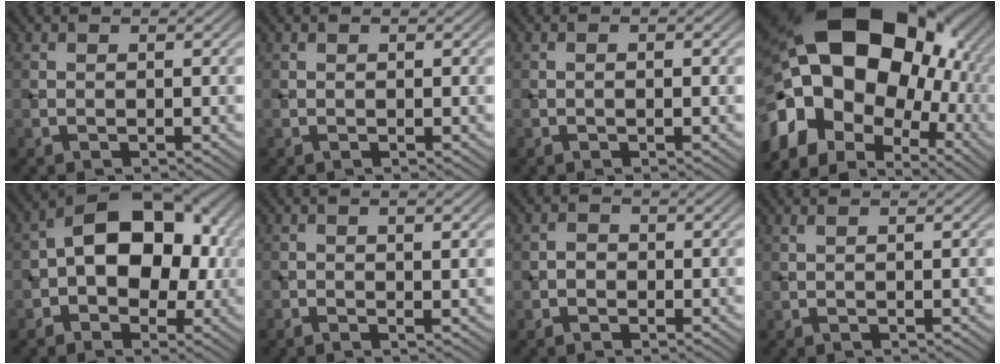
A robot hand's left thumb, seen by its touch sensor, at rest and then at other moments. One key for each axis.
{"total": 0.0}
{"total": 0.8, "fx": -0.2, "fy": 0.1, "fz": 0.8, "tx": -0.013, "ty": 0.001, "tz": -0.004}
{"total": 22.2, "fx": 0.3, "fy": 15.8, "fz": 15.5, "tx": -0.314, "ty": -0.009, "tz": 0.009}
{"total": 12.4, "fx": 0.0, "fy": 8.0, "fz": 9.5, "tx": -0.129, "ty": 0.025, "tz": -0.013}
{"total": 2.3, "fx": 0.2, "fy": 0.4, "fz": 2.2, "tx": -0.036, "ty": 0.000, "tz": 0.002}
{"total": 1.2, "fx": -0.5, "fy": 1.0, "fz": 0.5, "tx": -0.008, "ty": 0.001, "tz": -0.014}
{"total": 0.5, "fx": 0.2, "fy": 0.0, "fz": 0.5, "tx": -0.012, "ty": 0.005, "tz": 0.004}